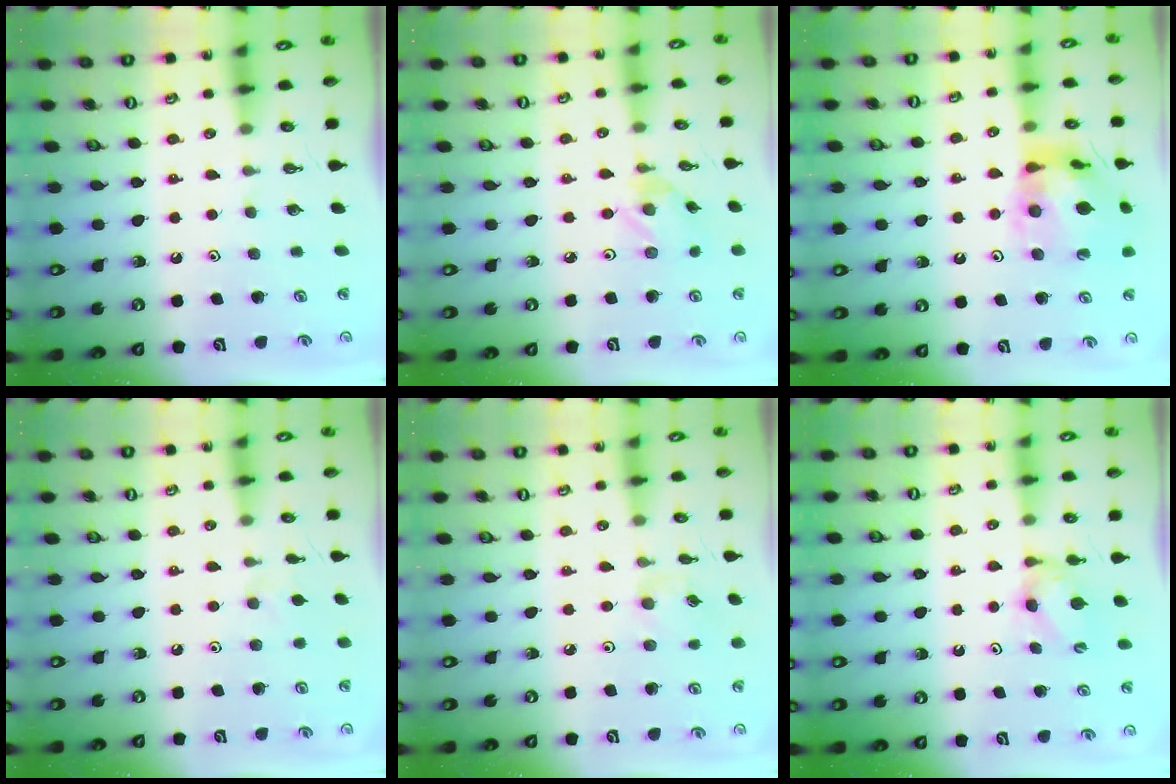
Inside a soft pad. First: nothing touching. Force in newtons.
{"total": 1.8, "press": 1.8, "slide": 0.2}
{"total": 14.4, "press": 14.3, "slide": 1.8}
{"total": 1.9, "press": 1.9, "slide": 0.4}
{"total": 2.9, "press": 2.8, "slide": 0.5}
{"total": 5.2, "press": 5.1, "slide": 0.5}